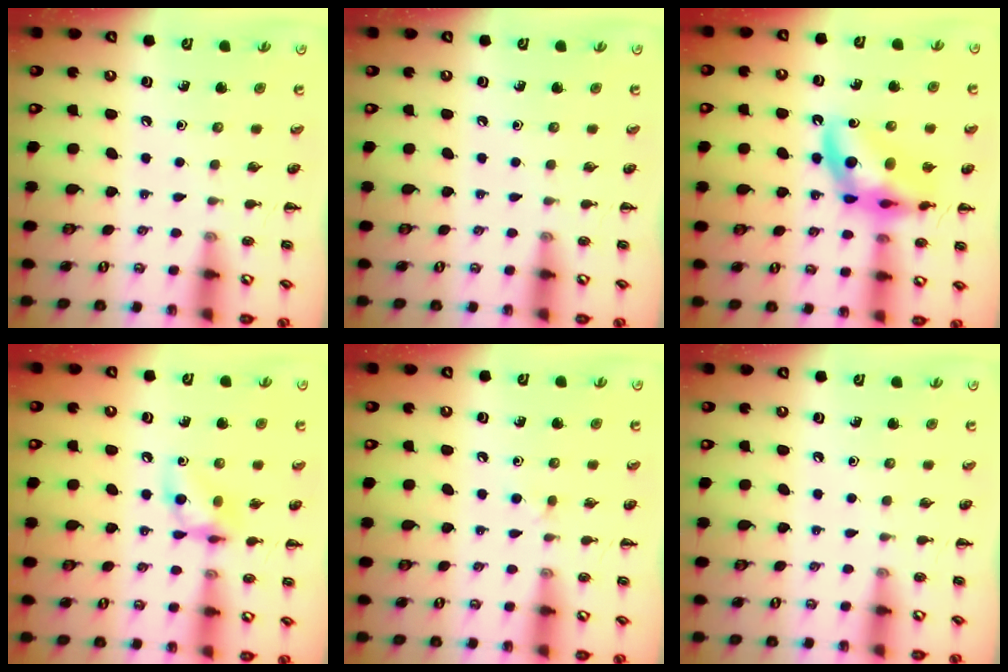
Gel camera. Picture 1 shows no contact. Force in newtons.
{"total": 0.0}
{"total": 16.0, "press": 15.5, "slide": 3.9}
{"total": 8.7, "press": 8.7, "slide": 0.6}
{"total": 2.5, "press": 2.2, "slide": 1.0}
{"total": 0.0}